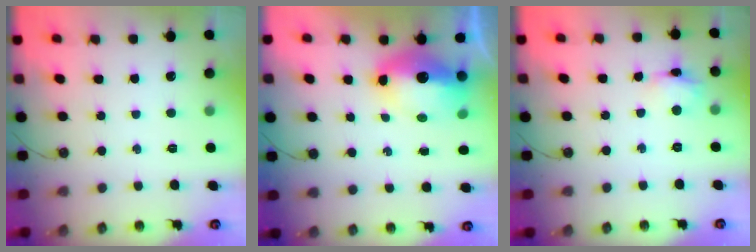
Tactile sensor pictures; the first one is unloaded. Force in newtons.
{"total": 11.6, "press": 11.6, "slide": 1.3}
{"total": 6.6, "press": 6.6, "slide": 0.5}